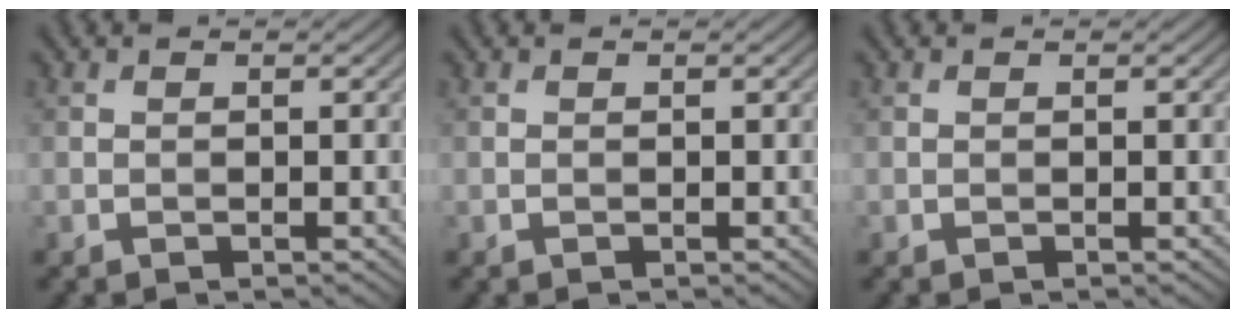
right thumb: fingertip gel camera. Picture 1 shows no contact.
{"total": 0.0}
{"total": 0.0}